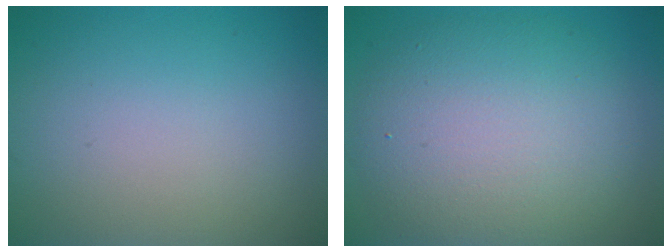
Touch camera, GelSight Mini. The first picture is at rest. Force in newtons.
{"total": 8.8, "press": 8.8, "slide": 0.7}